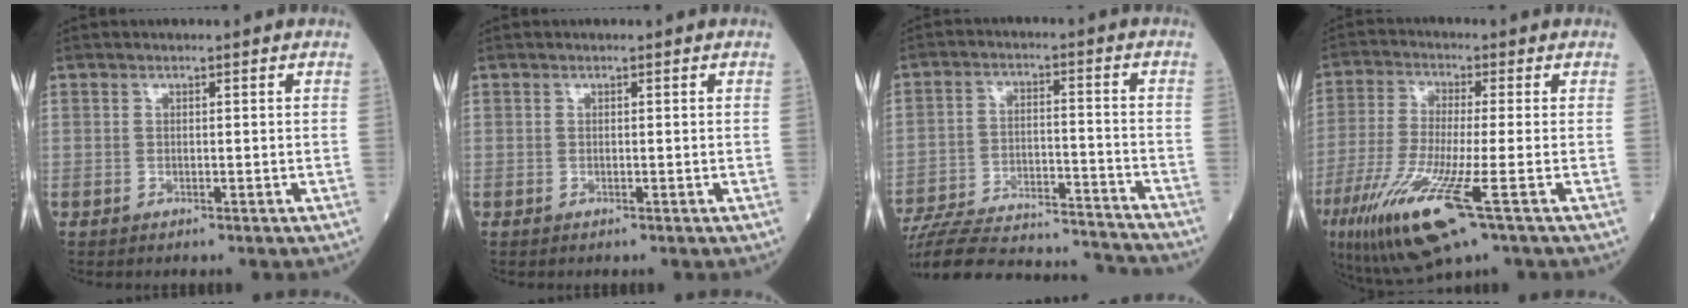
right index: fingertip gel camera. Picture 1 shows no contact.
{"total": 0.0}
{"total": 22.5, "force": [-21.4, 3.2, 6.4], "torque": [-0.121, -0.003, -0.310]}
{"total": 13.7, "force": [-6.3, 1.1, 12.1], "torque": [-0.253, -0.041, -0.113]}